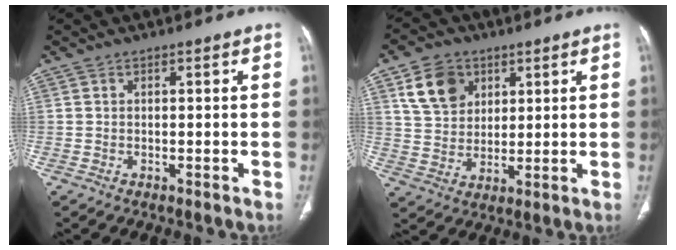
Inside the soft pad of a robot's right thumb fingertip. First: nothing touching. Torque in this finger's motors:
{"motor_torque": [-0.83, 0.88, 0.15, -0.06, 0.03]}